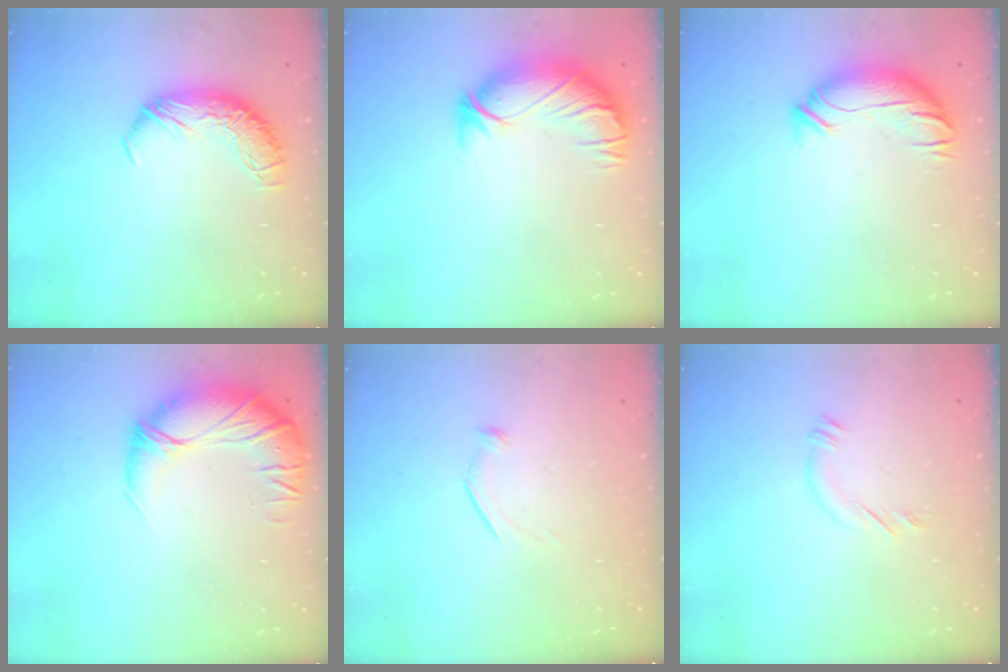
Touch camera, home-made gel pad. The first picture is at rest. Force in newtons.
{"total": 3.0, "press": 0.4, "slide": 2.9}
{"total": 3.3, "press": 2.6, "slide": 2.1}
{"total": 2.5, "press": 0.4, "slide": 2.5}
{"total": 7.5, "press": 7.4, "slide": 0.7}
{"total": 6.4, "press": 6.4, "slide": 0.7}